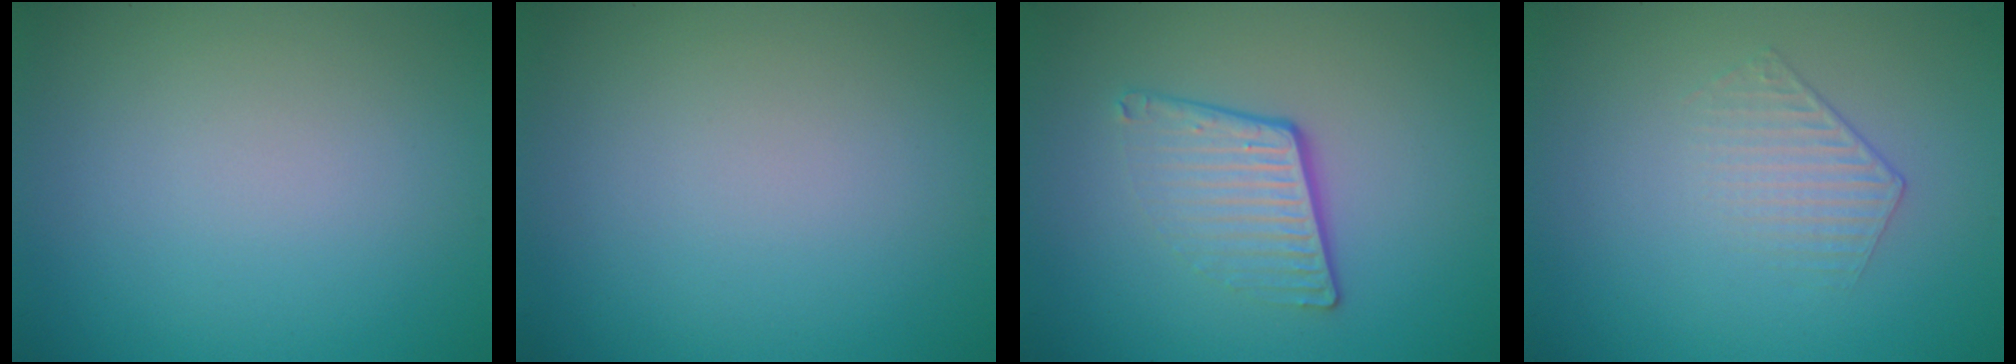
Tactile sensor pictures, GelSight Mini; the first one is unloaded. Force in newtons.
{"total": 0.0}
{"total": 4.0, "press": 2.6, "slide": 3.1}
{"total": 1.3, "press": 0.6, "slide": 1.2}